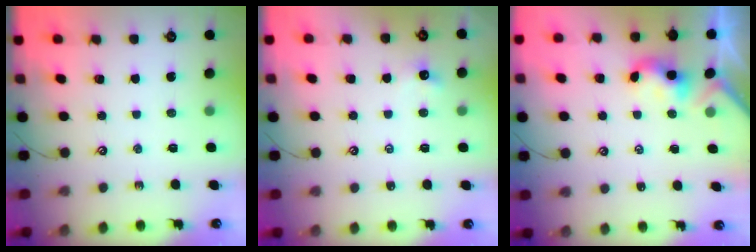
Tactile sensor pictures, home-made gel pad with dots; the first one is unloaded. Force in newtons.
{"total": 0.9, "press": 0.8, "slide": 0.5}
{"total": 2.4, "press": 2.4, "slide": 0.2}